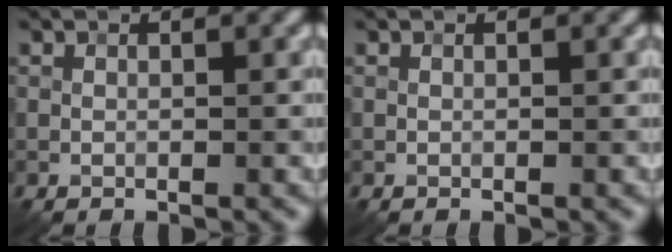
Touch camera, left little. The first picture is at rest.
{"total": 0.0}